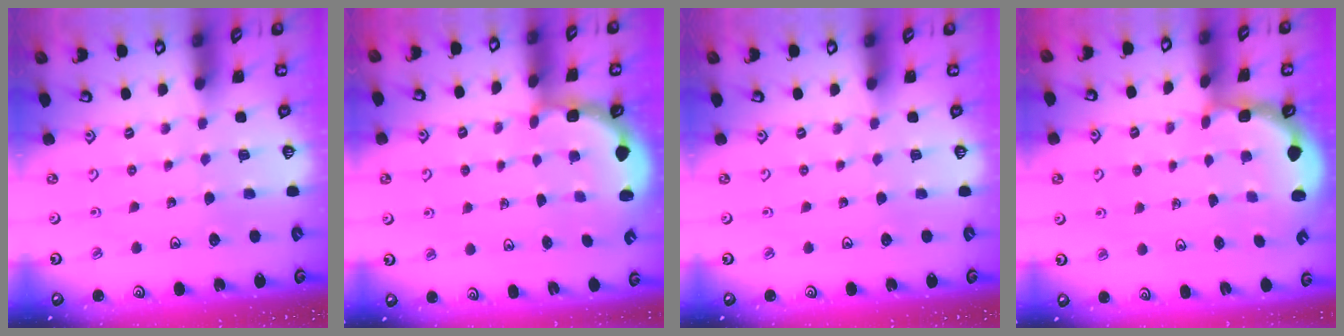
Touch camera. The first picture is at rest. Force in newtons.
{"total": 2.8, "press": 2.5, "slide": 1.4}
{"total": 0.0}
{"total": 2.5, "press": 1.9, "slide": 1.6}